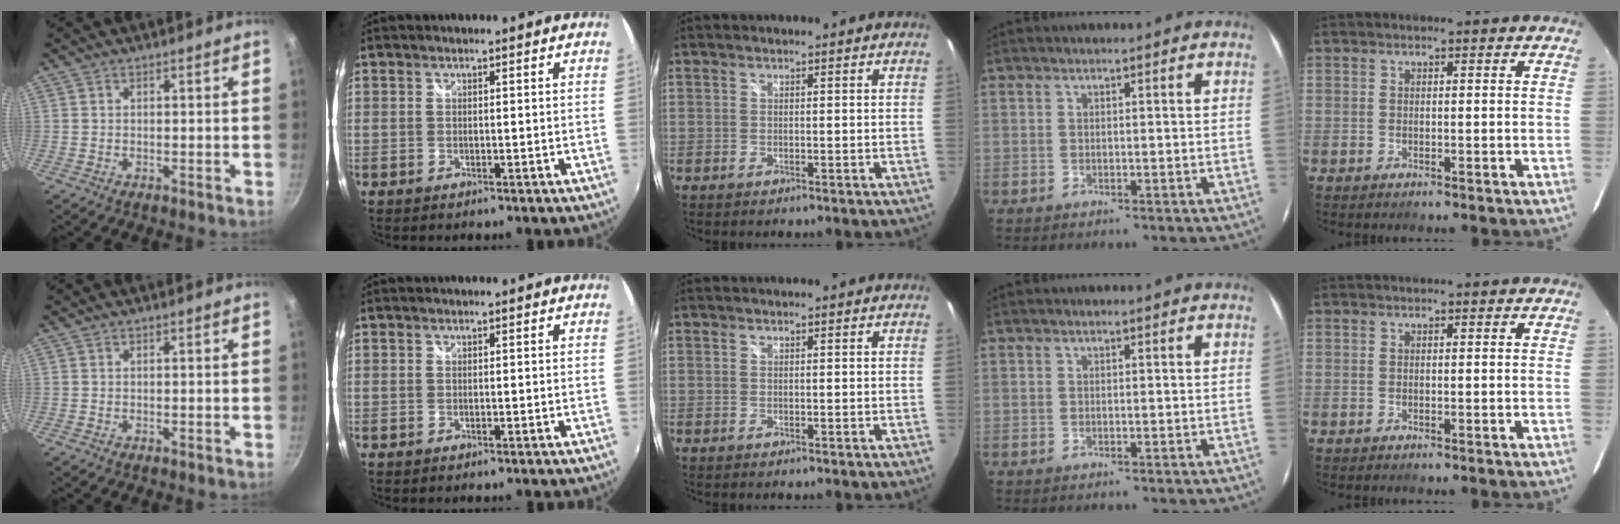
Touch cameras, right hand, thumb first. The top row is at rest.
{}